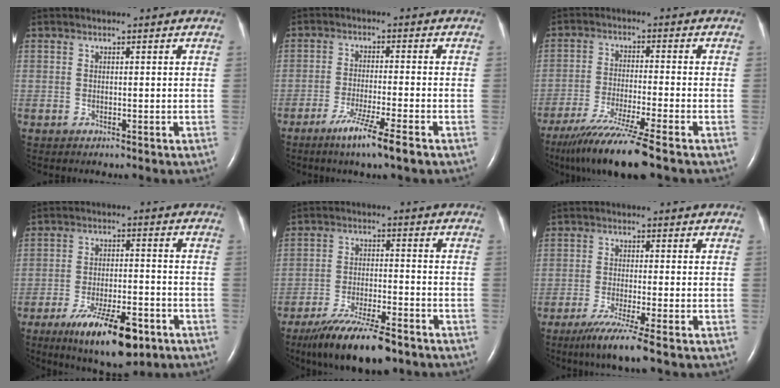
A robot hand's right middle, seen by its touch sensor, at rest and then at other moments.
{"total": 7.0, "force": [-4.4, -0.6, 5.5], "torque": [-0.099, -0.019, -0.078]}
{"total": 11.2, "force": [-8.1, -0.8, 7.7], "torque": [-0.136, -0.036, -0.137]}
{"total": 12.7, "force": [-7.5, 3.6, 9.7], "torque": [-0.162, -0.017, -0.114]}
{"total": 12.4, "force": [-9.4, 2.4, 7.7], "torque": [-0.134, -0.029, -0.157]}
{"total": 6.6, "force": [-4.5, -0.9, 4.8], "torque": [-0.086, -0.022, -0.082]}